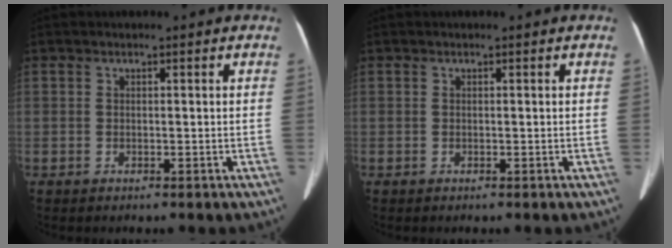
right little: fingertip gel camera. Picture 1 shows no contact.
{"total": 0.0}